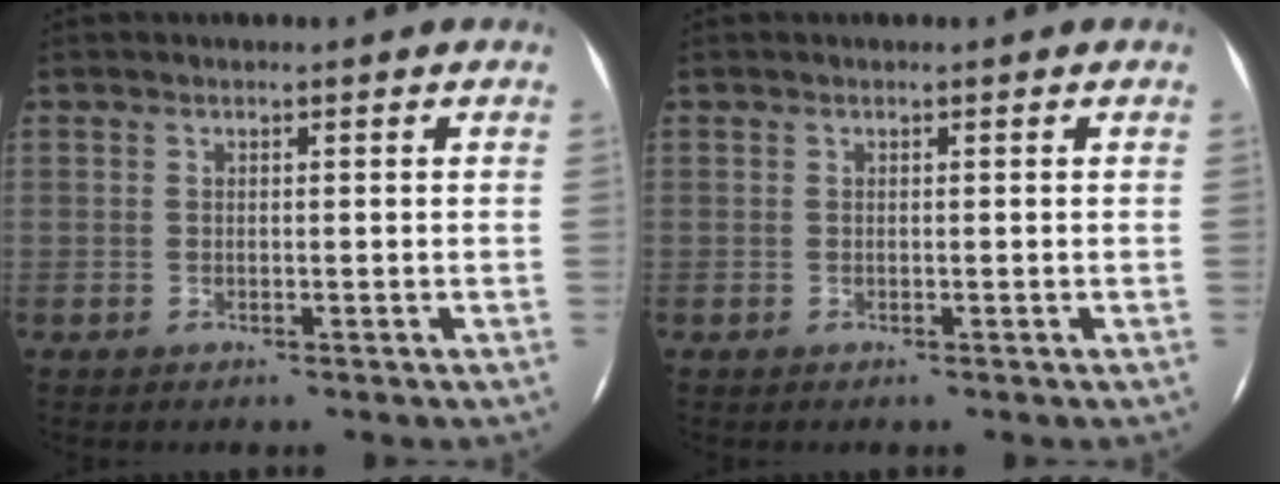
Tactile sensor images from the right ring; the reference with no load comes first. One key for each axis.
{"total": 0.0}